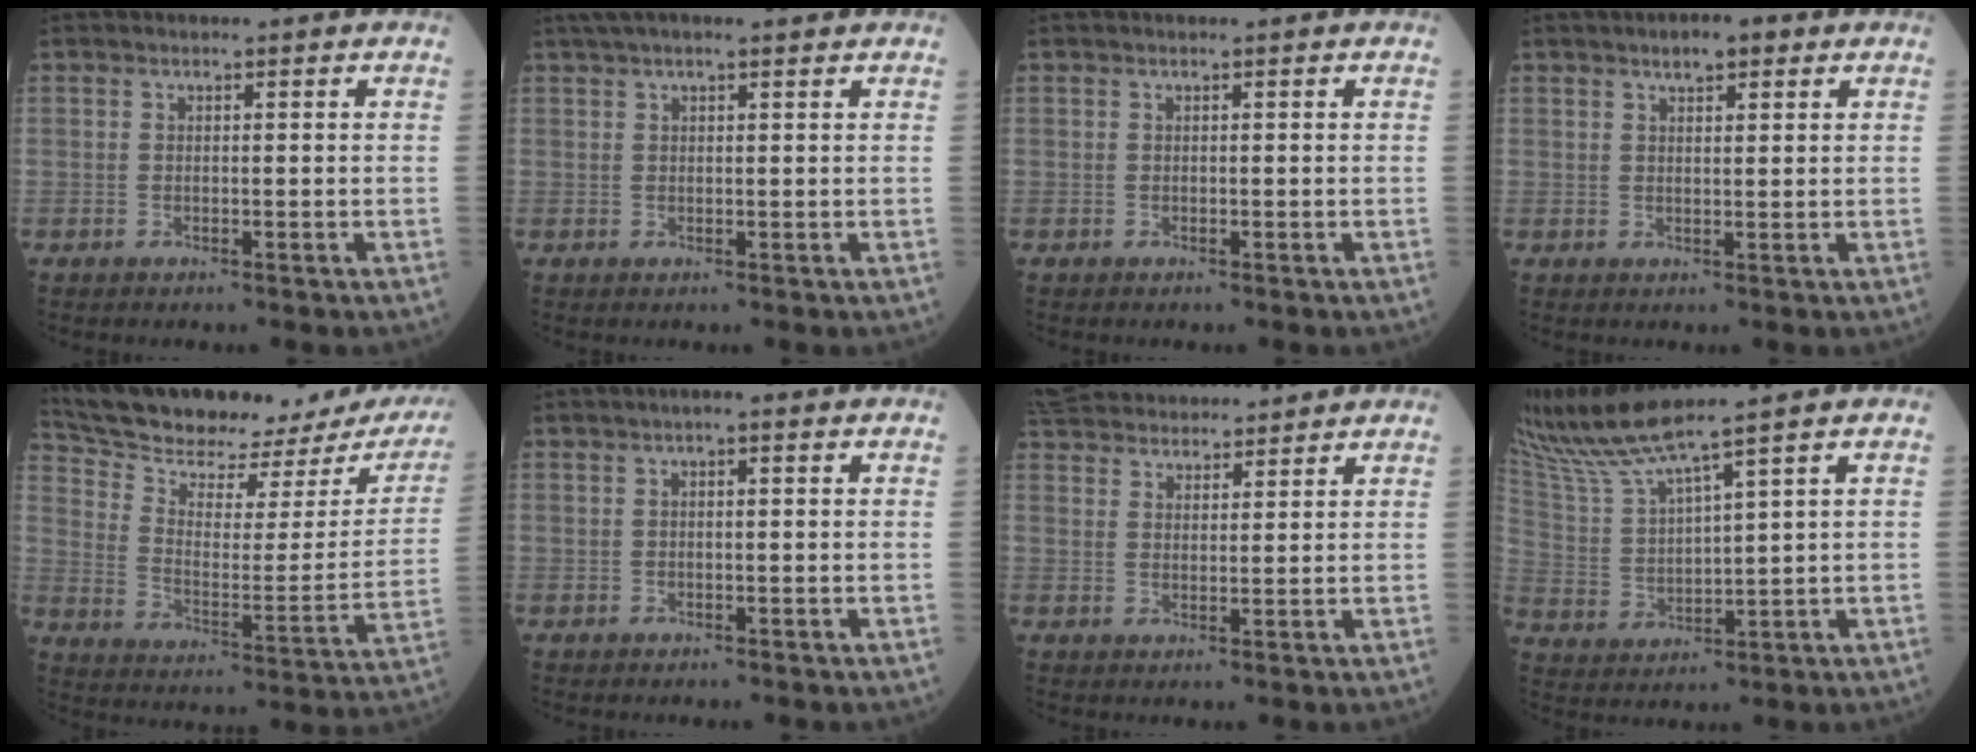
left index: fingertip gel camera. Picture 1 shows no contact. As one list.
[{"total": 6.4, "force": [5.1, 0.7, 3.8], "torque": [-0.061, 0.034, 0.076]}, {"total": 0.0}, {"total": 2.3, "force": [0.8, 0.7, 2.0], "torque": [-0.032, 0.005, 0.004]}, {"total": 24.5, "force": [21.7, 5.1, 10.1], "torque": [-0.168, -0.050, 0.297]}, {"total": 1.6, "force": [0.2, 0.3, 1.5], "torque": [-0.026, 0.004, -0.002]}, {"total": 14.6, "force": [13.5, 3.4, 4.3], "torque": [-0.091, 0.047, 0.218]}, {"total": 8.2, "force": [7.1, -2.0, 3.5], "torque": [-0.091, -0.005, 0.153]}]